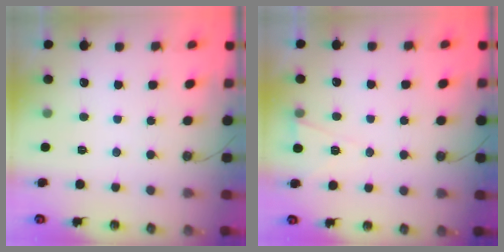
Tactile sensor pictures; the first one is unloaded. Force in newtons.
{"total": 5.5, "press": 3.4, "slide": 4.4}